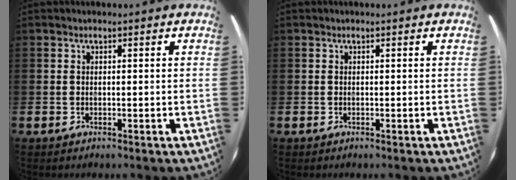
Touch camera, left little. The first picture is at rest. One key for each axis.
{"total": 0.0}